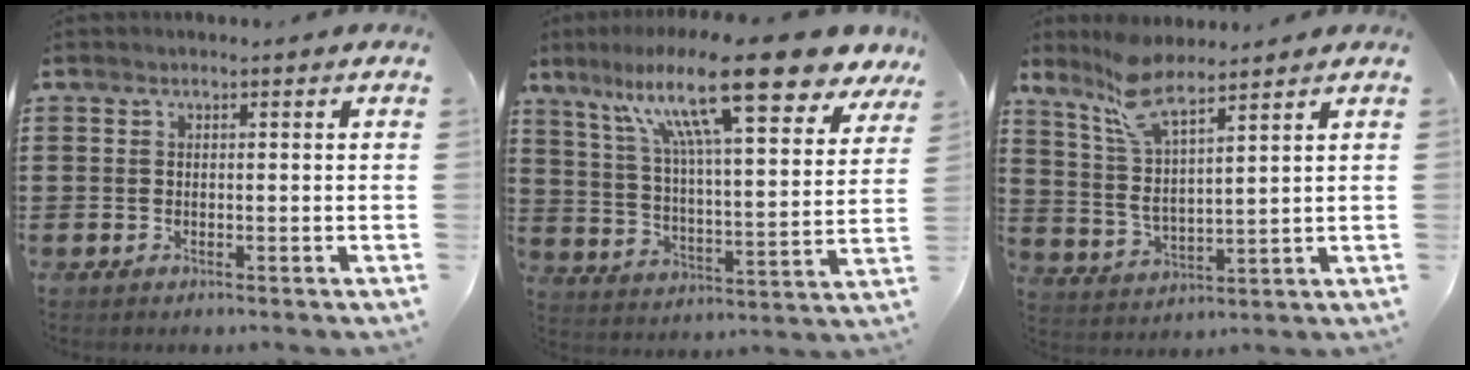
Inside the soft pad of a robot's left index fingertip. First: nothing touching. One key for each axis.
{"total": 17.8, "fx": 11.9, "fy": 2.3, "fz": 13.0, "tx": -0.251, "ty": -0.050, "tz": 0.193}
{"total": 7.4, "fx": 6.1, "fy": 0.3, "fz": 4.1, "tx": -0.099, "ty": -0.027, "tz": 0.109}